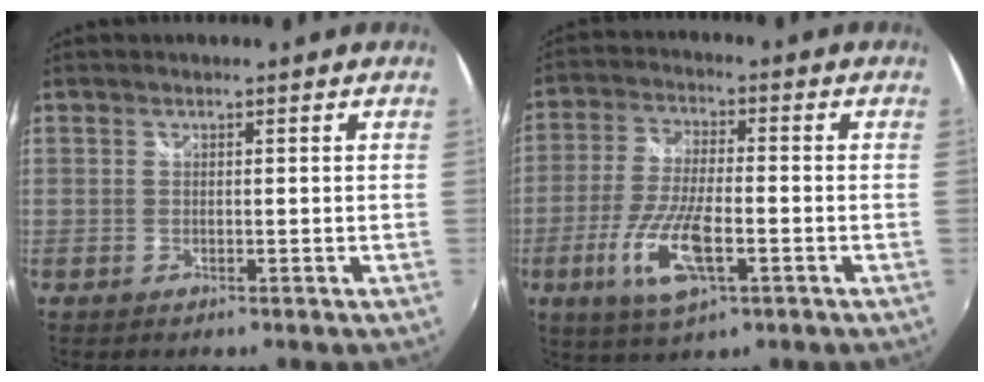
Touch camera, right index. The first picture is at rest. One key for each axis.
{"total": 11.7, "fx": -4.3, "fy": 3.6, "fz": 10.2, "tx": -0.215, "ty": -0.014, "tz": -0.082}